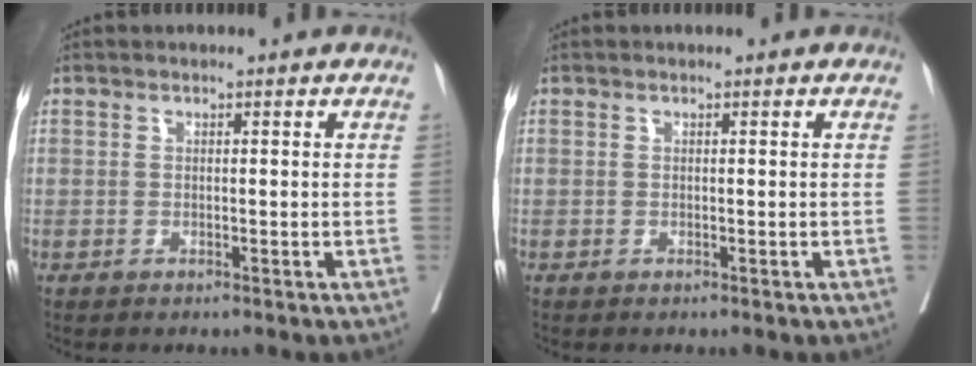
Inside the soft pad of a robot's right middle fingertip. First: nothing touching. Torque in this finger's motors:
{"motor_torque": [-0.01, -0.01, 0.00, 0.00]}